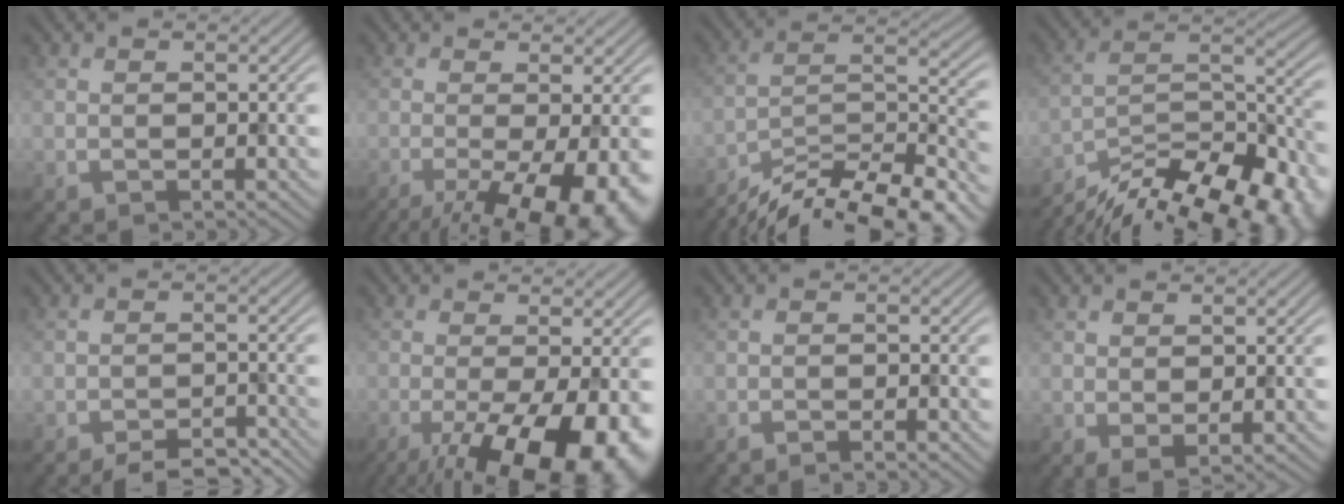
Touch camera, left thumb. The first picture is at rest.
{"total": 11.6, "force": [-5.1, 3.4, 9.8], "torque": [-0.143, -0.015, -0.072]}
{"total": 13.3, "force": [-11.0, 3.1, 6.8], "torque": [-0.129, 0.001, -0.189]}
{"total": 17.7, "force": [-14.8, 5.2, 8.2], "torque": [-0.133, -0.018, -0.221]}
{"total": 4.9, "force": [-4.2, 1.2, 2.2], "torque": [-0.036, 0.001, -0.062]}
{"total": 15.3, "force": [-6.4, 5.0, 13.0], "torque": [-0.202, -0.020, -0.088]}
{"total": 1.4, "force": [-1.1, 0.0, 0.8], "torque": [-0.009, 0.001, -0.023]}
{"total": 1.5, "force": [0.4, 0.8, 1.2], "torque": [-0.027, -0.005, 0.011]}